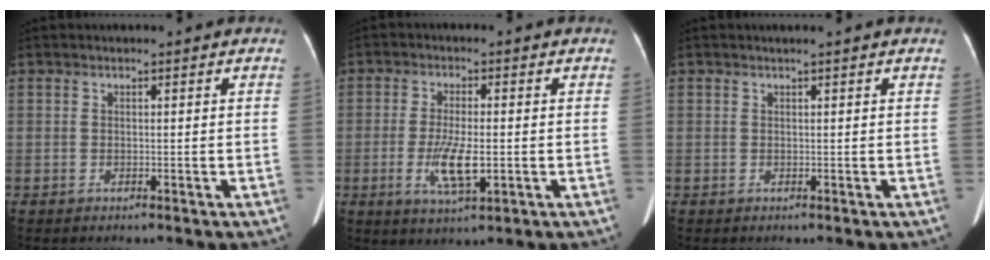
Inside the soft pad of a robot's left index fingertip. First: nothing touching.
{"total": 6.2, "force": [-1.5, 1.5, 5.9], "torque": [-0.119, -0.013, -0.026]}
{"total": 1.0, "force": [0.8, -0.2, 0.5], "torque": [-0.009, 0.010, 0.018]}